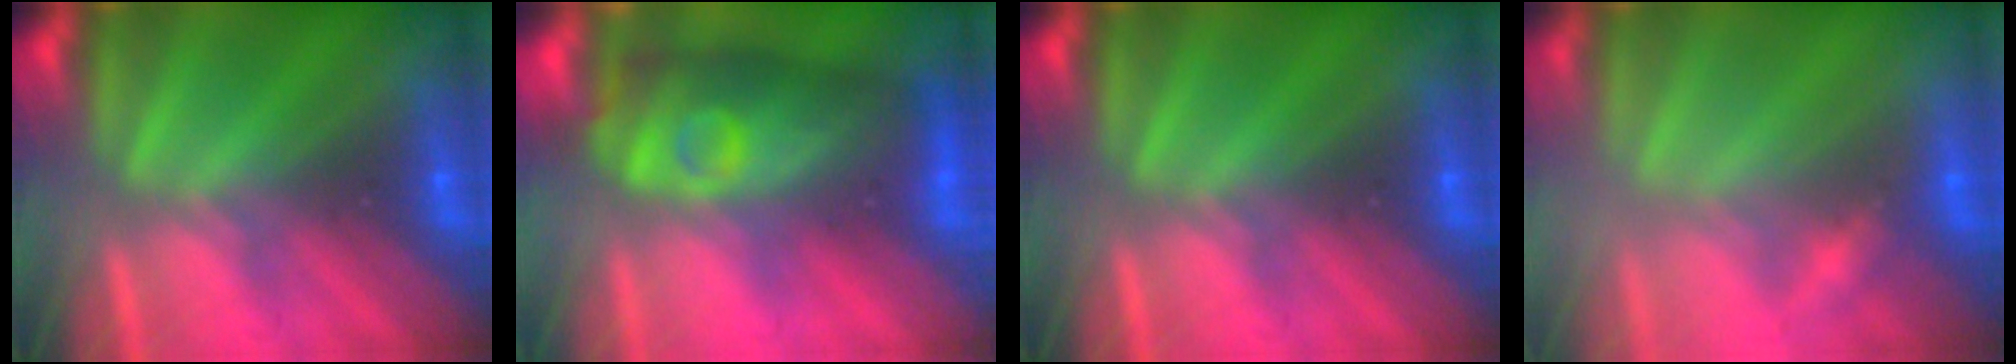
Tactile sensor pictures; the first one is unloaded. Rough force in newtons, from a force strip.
{"total": 4.5}
{"total": 0.0}
{"total": 2.4}